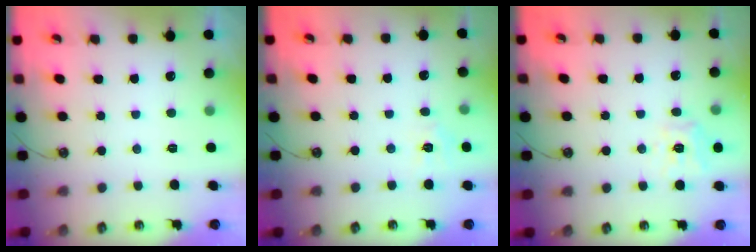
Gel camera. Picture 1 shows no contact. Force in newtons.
{"total": 5.2, "press": 5.1, "slide": 0.6}
{"total": 11.3, "press": 11.3, "slide": 1.4}